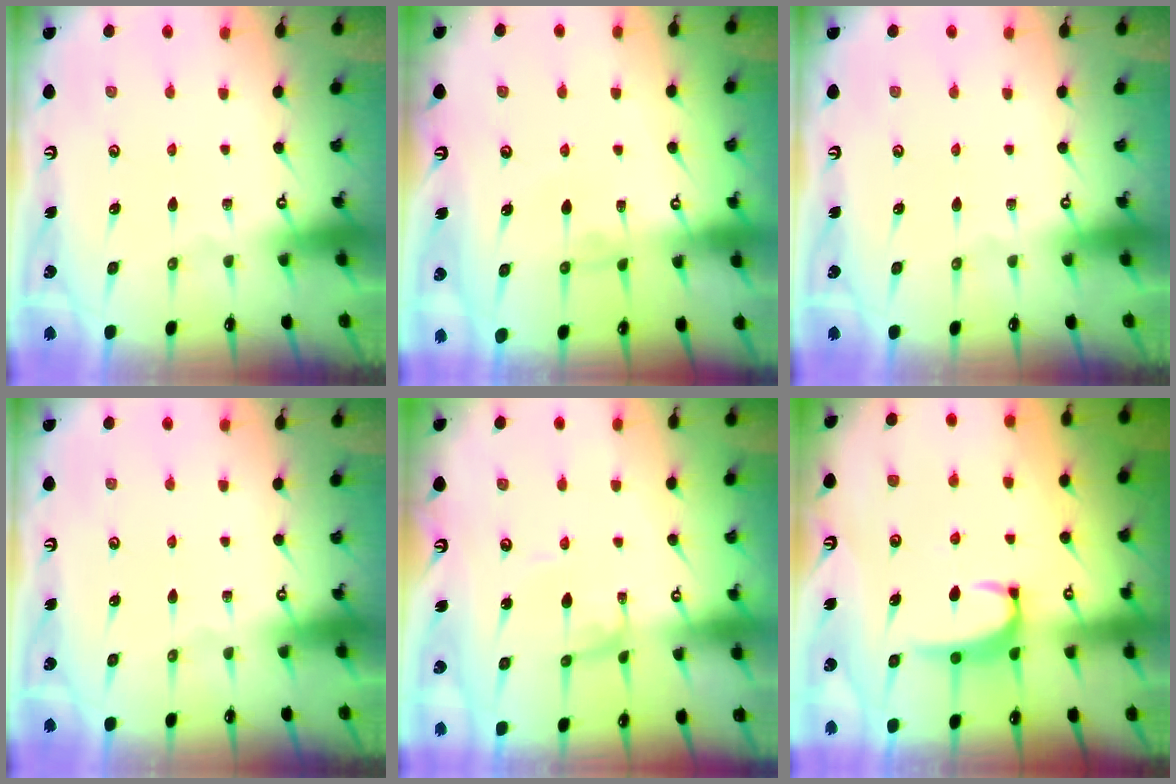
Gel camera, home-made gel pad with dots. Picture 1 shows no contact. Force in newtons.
{"total": 0.6, "press": 0.4, "slide": 0.5}
{"total": 0.0}
{"total": 0.0}
{"total": 1.5, "press": 1.4, "slide": 0.1}
{"total": 2.3, "press": 2.3, "slide": 0.6}